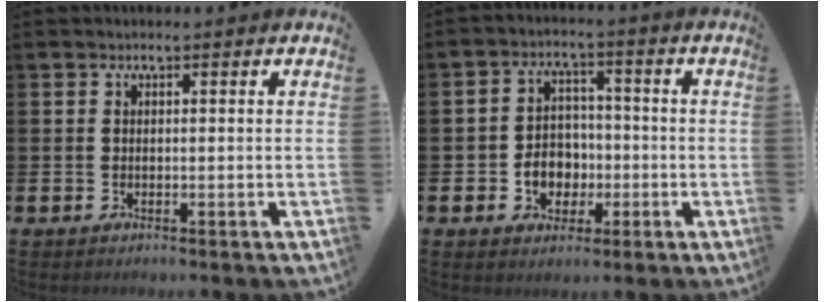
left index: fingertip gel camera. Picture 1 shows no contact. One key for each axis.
{"total": 4.9, "fx": -1.2, "fy": 4.4, "fz": 1.8, "tx": -0.027, "ty": 0.003, "tz": -0.029}